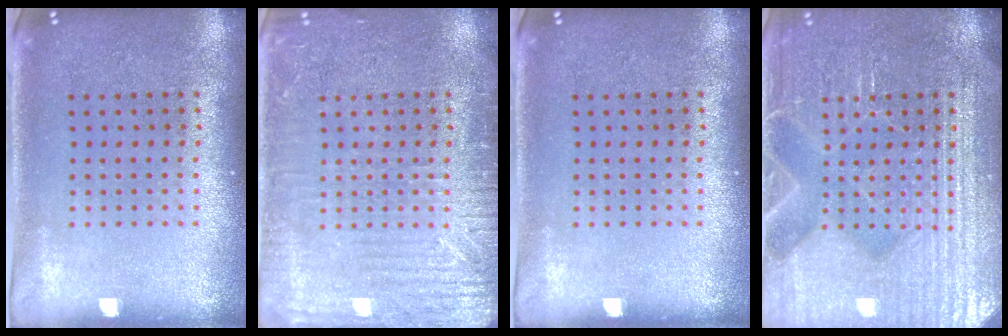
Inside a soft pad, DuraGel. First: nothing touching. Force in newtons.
{"total": 3.9, "press": 3.8, "slide": 0.4}
{"total": 0.0}
{"total": 6.8, "press": 6.7, "slide": 0.8}